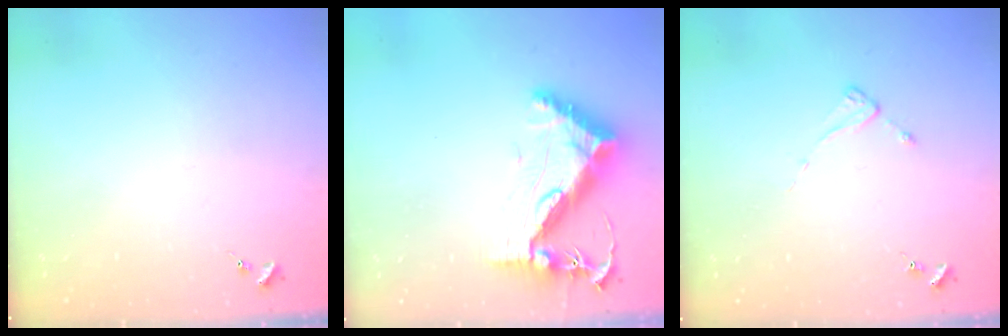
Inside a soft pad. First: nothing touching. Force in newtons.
{"total": 13.5, "press": 13.4, "slide": 1.2}
{"total": 2.0, "press": 2.0, "slide": 0.3}